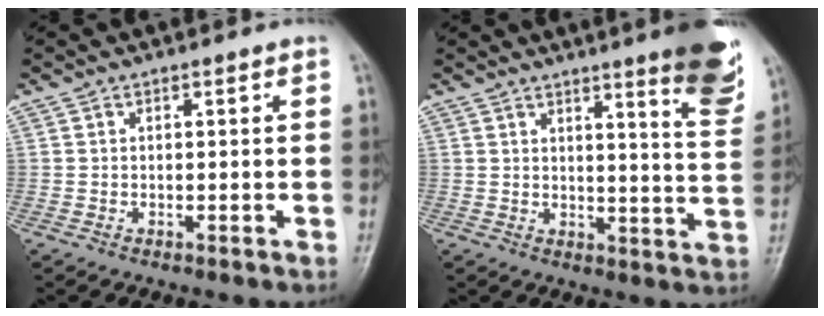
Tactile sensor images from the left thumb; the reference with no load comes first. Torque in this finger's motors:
{"motor_torque": [1.89, 0.66, 0.92, -1.02, 0.21]}